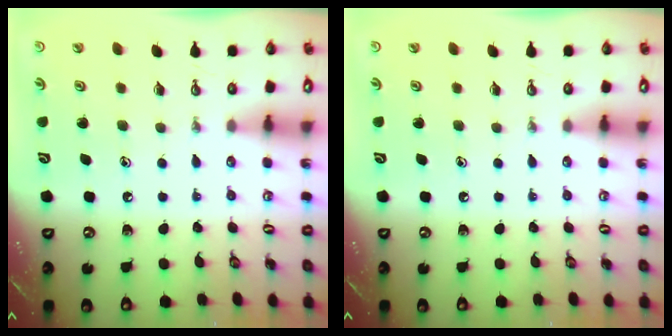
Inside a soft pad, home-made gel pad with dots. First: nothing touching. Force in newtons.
{"total": 0.0}